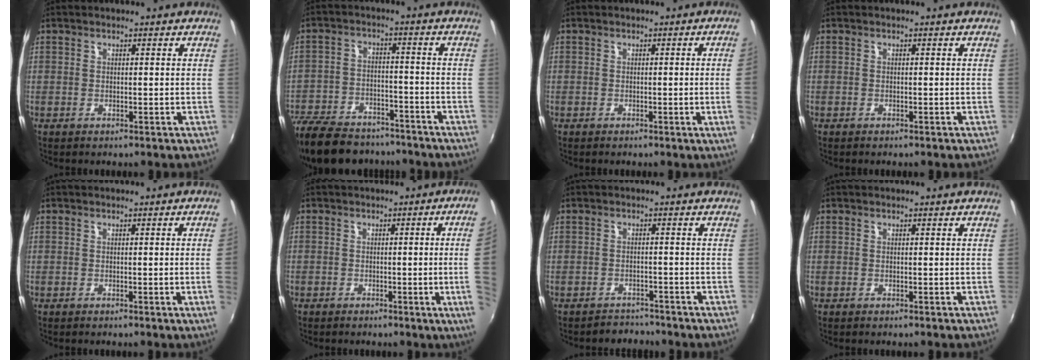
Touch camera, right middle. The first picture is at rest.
{"total": 20.6, "force": [-16.5, 8.7, 8.8], "torque": [-0.211, -0.015, -0.252]}
{"total": 2.5, "force": [-0.1, -1.4, 2.1], "torque": [-0.033, -0.010, 0.003]}
{"total": 0.6, "force": [-0.4, 0.3, 0.0], "torque": [-0.003, 0.002, -0.008]}
{"total": 1.9, "force": [-0.1, -1.1, 1.5], "torque": [-0.019, -0.011, 0.002]}
{"total": 9.4, "force": [-0.5, -0.6, 9.4], "torque": [-0.093, -0.001, -0.004]}
{"total": 3.1, "force": [-2.9, 1.1, -0.4], "torque": [-0.003, 0.003, -0.047]}
{"total": 0.0}